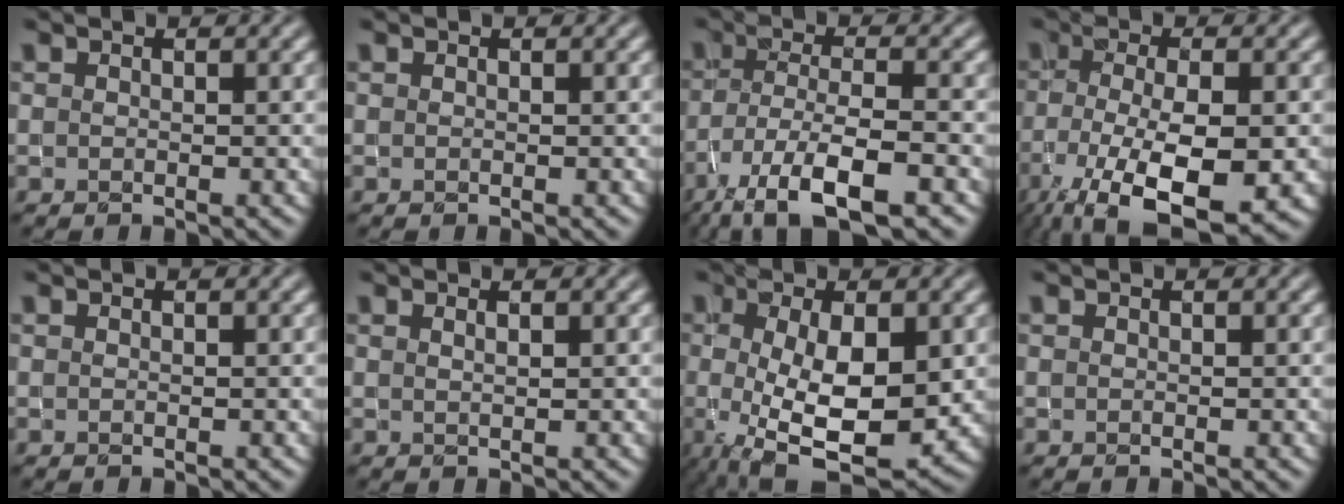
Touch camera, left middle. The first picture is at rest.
{"total": 0.0}
{"total": 8.6, "force": [-5.5, 2.3, 6.1], "torque": [-0.112, -0.006, -0.102]}
{"total": 11.2, "force": [-5.1, 4.1, 9.0], "torque": [-0.172, -0.033, -0.080]}
{"total": 0.0}
{"total": 0.7, "force": [0.5, 0.2, 0.5], "torque": [-0.006, 0.002, 0.007]}
{"total": 9.8, "force": [-1.1, 4.1, 8.8], "torque": [-0.165, -0.019, -0.012]}
{"total": 0.0}